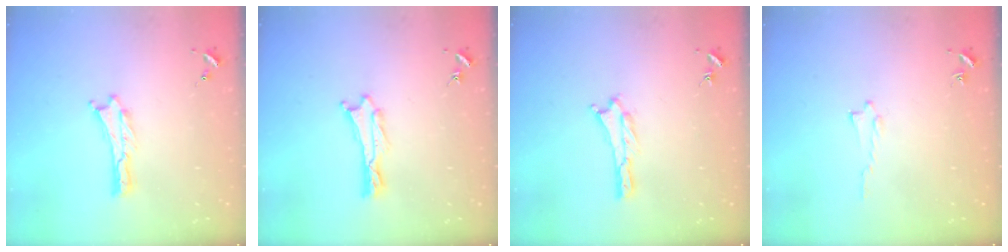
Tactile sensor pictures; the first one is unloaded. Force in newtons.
{"total": 0.5, "press": 0.5, "slide": 0.1}
{"total": 0.0}
{"total": 0.6, "press": 0.6, "slide": 0.1}